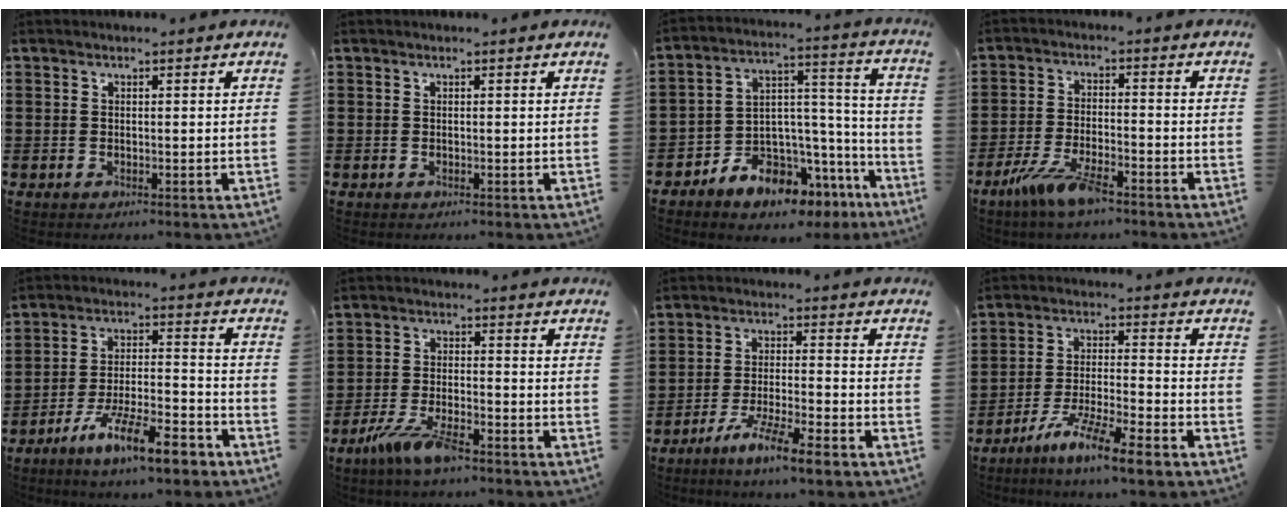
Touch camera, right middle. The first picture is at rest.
{"total": 0.0}
{"total": 7.3, "force": [-6.5, 3.2, 1.0], "torque": [-0.019, 0.012, -0.120]}
{"total": 7.0, "force": [-4.7, 1.2, 5.1], "torque": [-0.114, -0.013, -0.089]}
{"total": 11.3, "force": [-8.0, 2.3, 7.6], "torque": [-0.135, 0.020, -0.150]}
{"total": 6.6, "force": [-4.6, 1.2, 4.6], "torque": [-0.107, -0.013, -0.087]}
{"total": 6.7, "force": [-5.2, 0.1, 4.2], "torque": [-0.087, -0.007, -0.098]}
{"total": 8.6, "force": [-6.7, 0.1, 5.3], "torque": [-0.110, -0.006, -0.131]}